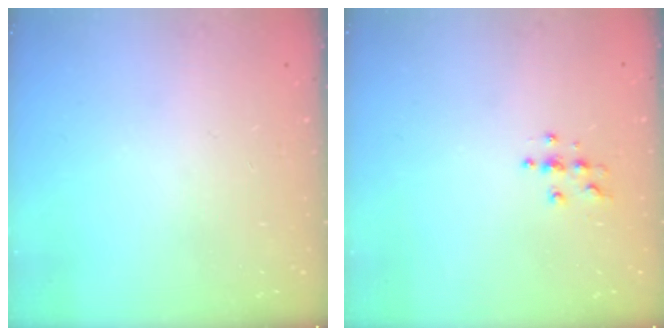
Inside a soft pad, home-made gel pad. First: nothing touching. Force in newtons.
{"total": 4.0, "press": 4.0, "slide": 0.3}